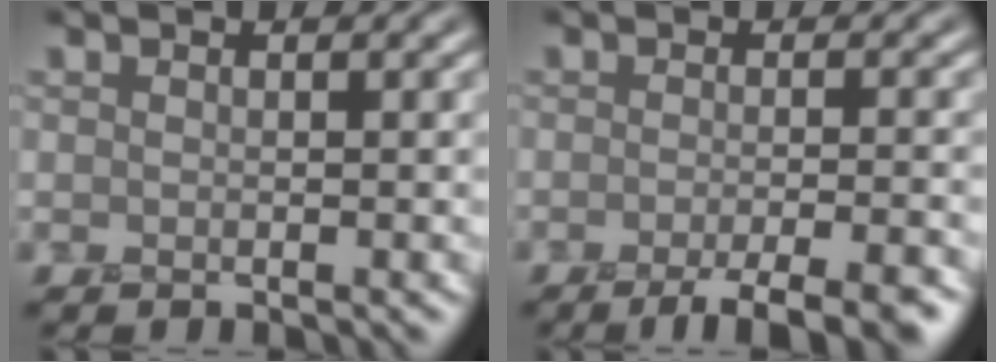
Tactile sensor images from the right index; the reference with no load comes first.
{"total": 5.0, "force": [-3.4, 1.0, 3.5], "torque": [-0.035, -0.002, -0.052]}